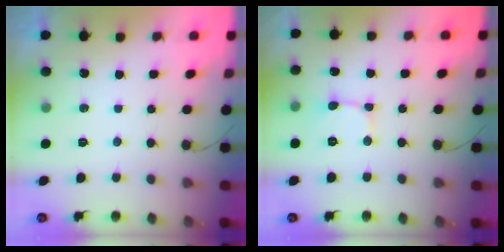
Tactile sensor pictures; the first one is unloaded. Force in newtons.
{"total": 3.8, "press": 3.8, "slide": 0.2}